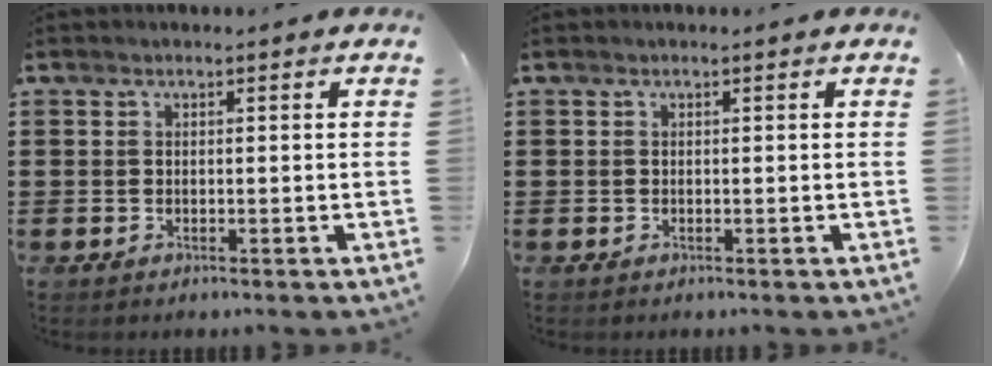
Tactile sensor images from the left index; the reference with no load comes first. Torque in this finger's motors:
{"motor_torque": [0.00, 0.00, 0.01, -0.01]}